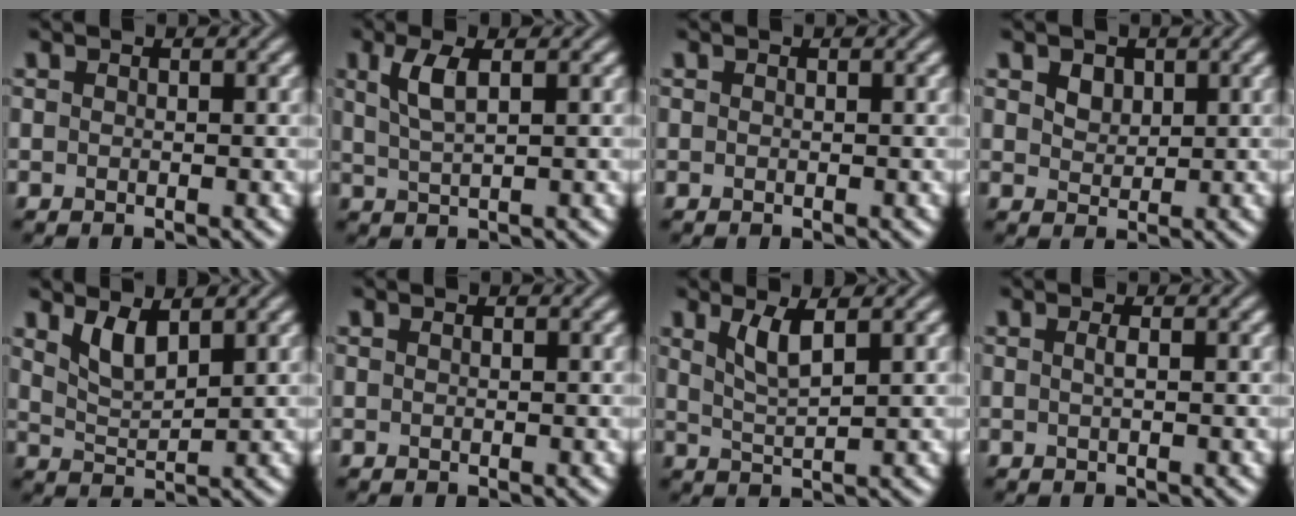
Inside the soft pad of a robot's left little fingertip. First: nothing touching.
{"total": 2.9, "force": [1.1, 0.9, 2.6], "torque": [-0.054, 0.002, 0.024]}
{"total": 0.0}
{"total": 1.9, "force": [1.1, 1.3, 0.9], "torque": [-0.018, 0.000, 0.015]}
{"total": 3.0, "force": [1.9, 0.9, 2.1], "torque": [-0.047, -0.009, 0.042]}
{"total": 0.0}
{"total": 2.8, "force": [1.4, 0.6, 2.4], "torque": [-0.048, -0.004, 0.031]}
{"total": 0.9, "force": [0.1, 0.2, 0.8], "torque": [-0.016, 0.005, 0.001]}